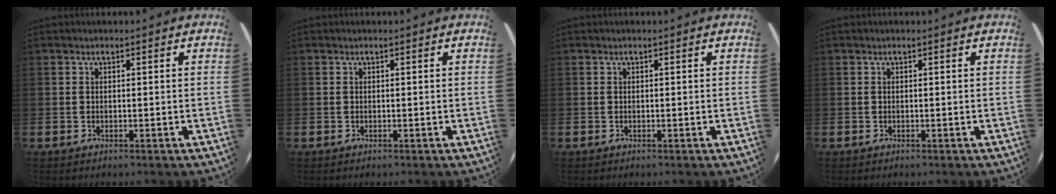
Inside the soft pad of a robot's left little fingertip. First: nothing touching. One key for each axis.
{"total": 0.0}
{"total": 0.0}
{"total": 0.0}